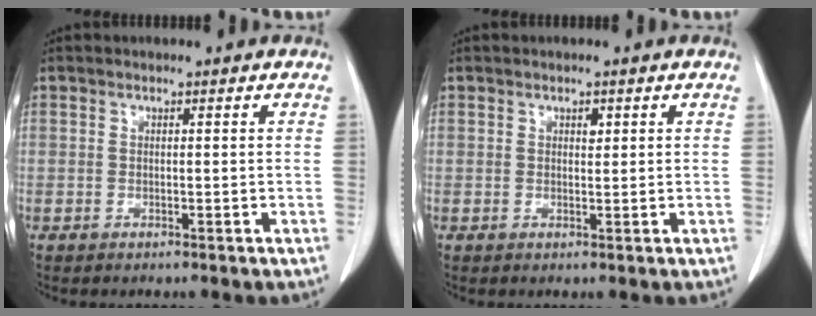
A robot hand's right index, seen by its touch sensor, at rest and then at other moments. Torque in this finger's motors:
{"motor_torque": [-0.16, 0.04, 0.03, -0.01]}